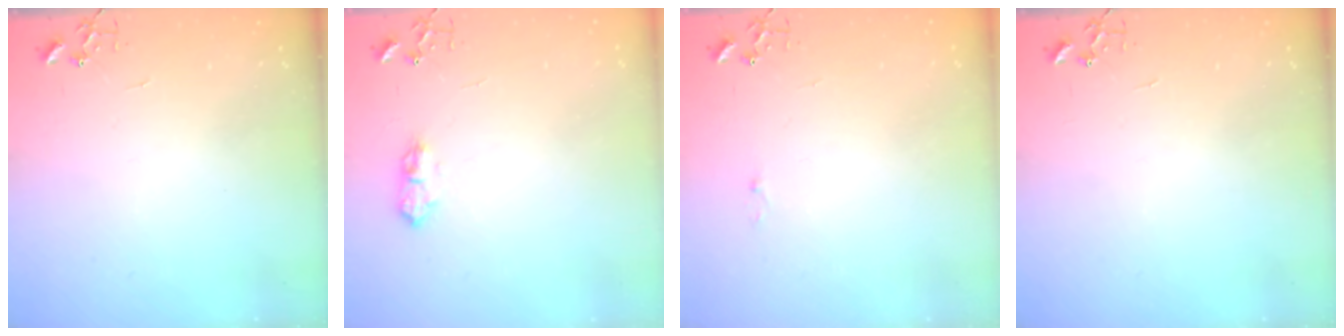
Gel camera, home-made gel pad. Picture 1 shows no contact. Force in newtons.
{"total": 9.0, "press": 9.0, "slide": 1.0}
{"total": 2.6, "press": 2.6, "slide": 0.4}
{"total": 0.0}